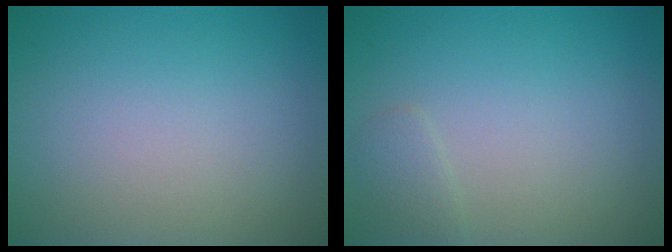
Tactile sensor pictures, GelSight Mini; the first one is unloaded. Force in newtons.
{"total": 1.1, "press": 1.1, "slide": 0.1}